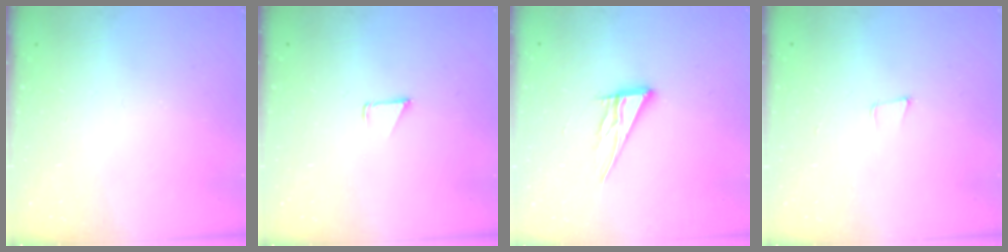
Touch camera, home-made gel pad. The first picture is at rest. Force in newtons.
{"total": 0.9, "press": 0.8, "slide": 0.1}
{"total": 10.2, "press": 10.1, "slide": 0.9}
{"total": 4.6, "press": 3.6, "slide": 2.9}